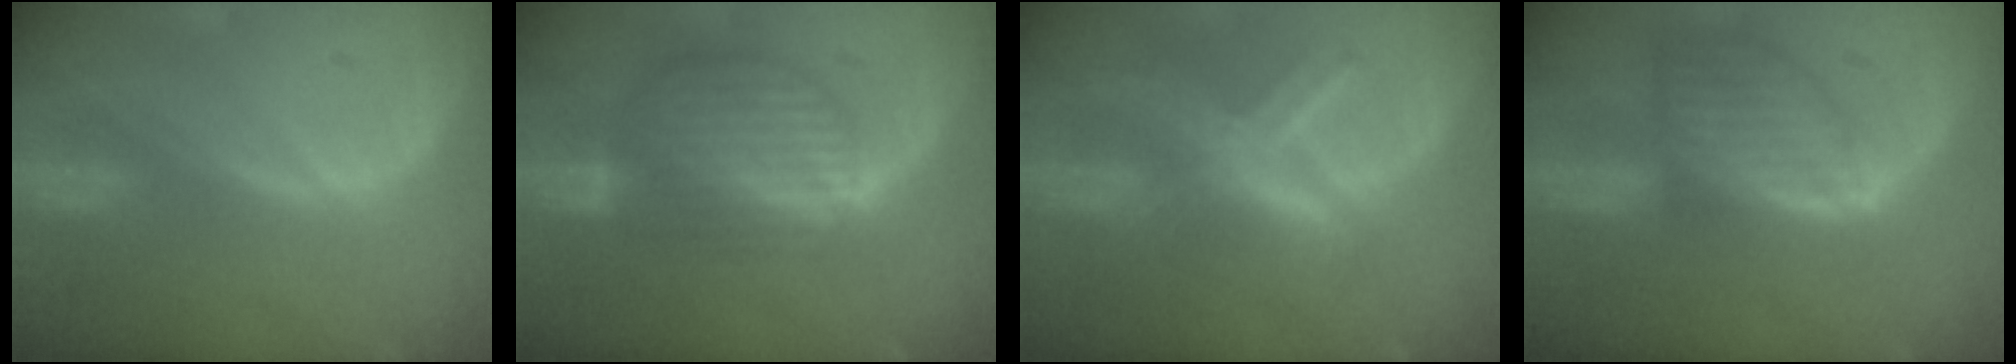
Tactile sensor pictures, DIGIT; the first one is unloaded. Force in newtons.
{"total": 8.8, "press": 7.8, "slide": 4.2}
{"total": 8.1, "press": 7.0, "slide": 4.1}
{"total": 8.2, "press": 7.3, "slide": 3.7}